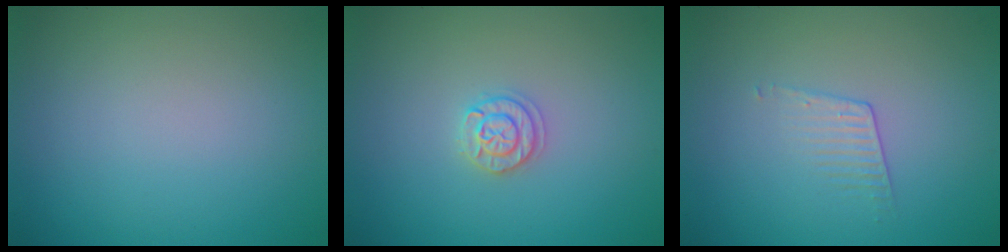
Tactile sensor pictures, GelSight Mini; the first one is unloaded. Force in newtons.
{"total": 1.7, "press": 1.7, "slide": 0.2}
{"total": 1.1, "press": 0.4, "slide": 1.1}